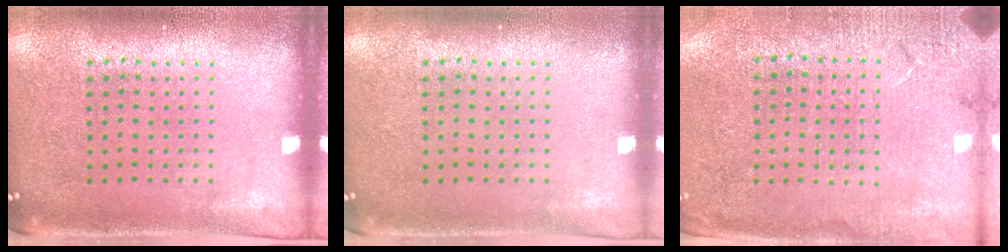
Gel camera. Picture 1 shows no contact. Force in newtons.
{"total": 0.0}
{"total": 2.7, "press": 2.7, "slide": 0.2}